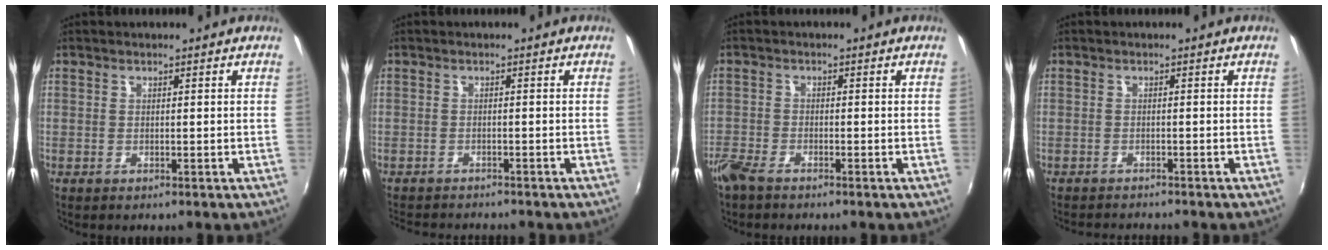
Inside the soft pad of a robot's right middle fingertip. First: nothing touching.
{"total": 5.8, "force": [-5.4, 1.1, 1.6], "torque": [-0.047, -0.017, -0.087]}
{"total": 4.6, "force": [-3.8, 1.4, 2.1], "torque": [-0.059, -0.014, -0.077]}
{"total": 3.6, "force": [-3.5, 0.3, 0.9], "torque": [-0.029, -0.015, -0.058]}